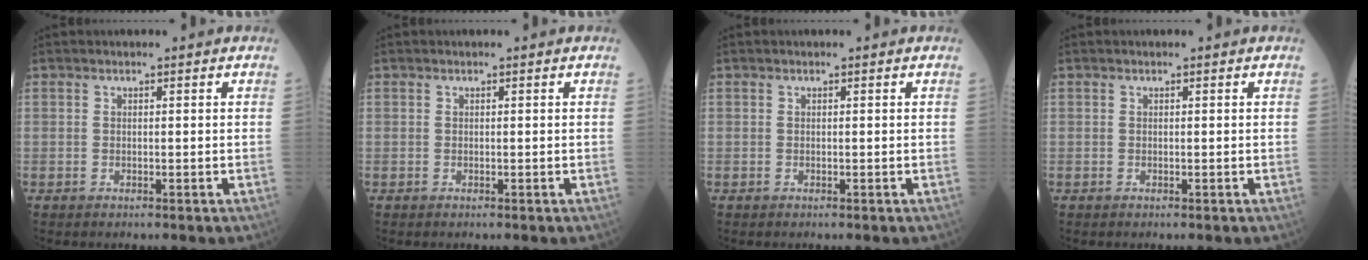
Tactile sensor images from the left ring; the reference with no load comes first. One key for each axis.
{"total": 0.0}
{"total": 0.0}
{"total": 0.0}